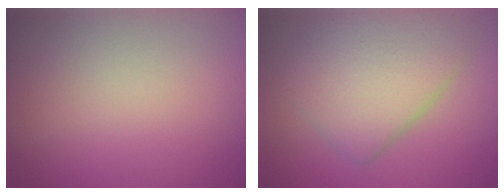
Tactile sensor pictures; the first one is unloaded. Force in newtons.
{"total": 6.3, "press": 6.3, "slide": 0.2}